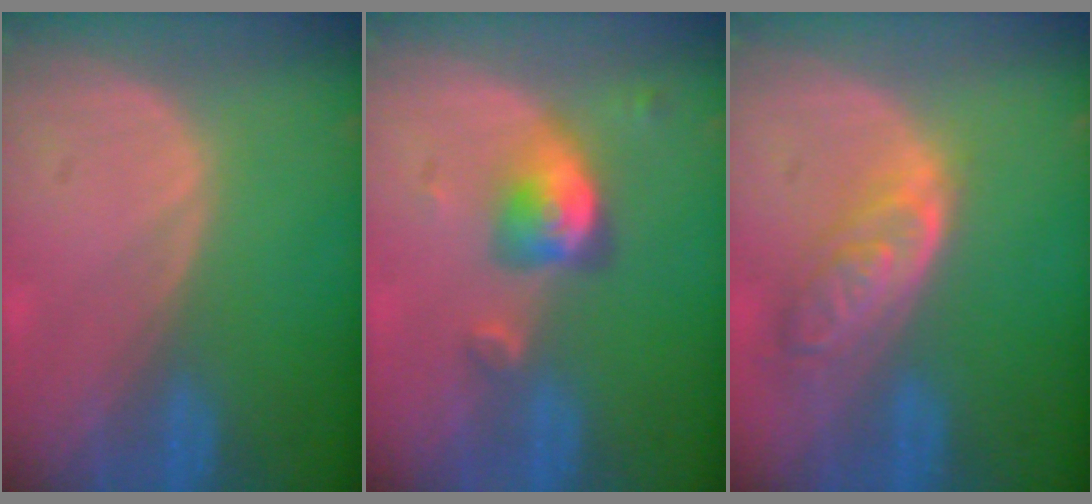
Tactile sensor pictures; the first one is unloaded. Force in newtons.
{"total": 5.1, "press": 4.9, "slide": 1.6}
{"total": 6.5, "press": 5.9, "slide": 2.7}